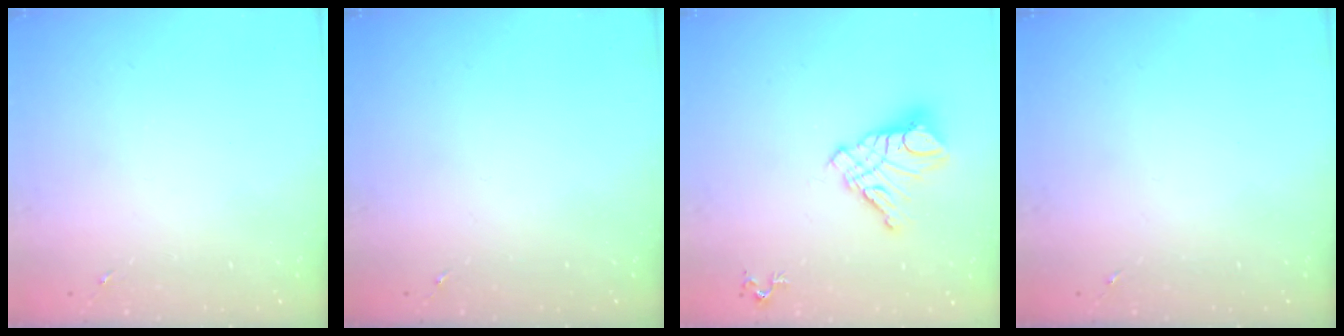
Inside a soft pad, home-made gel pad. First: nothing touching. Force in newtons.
{"total": 0.0}
{"total": 12.8, "press": 12.7, "slide": 1.4}
{"total": 0.0}